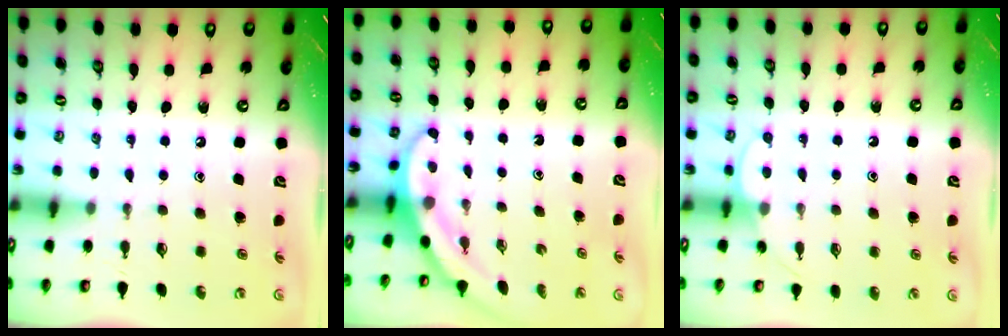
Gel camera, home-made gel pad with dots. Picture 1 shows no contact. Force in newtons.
{"total": 3.1, "press": 3.1, "slide": 0.1}
{"total": 5.4, "press": 5.4, "slide": 0.3}